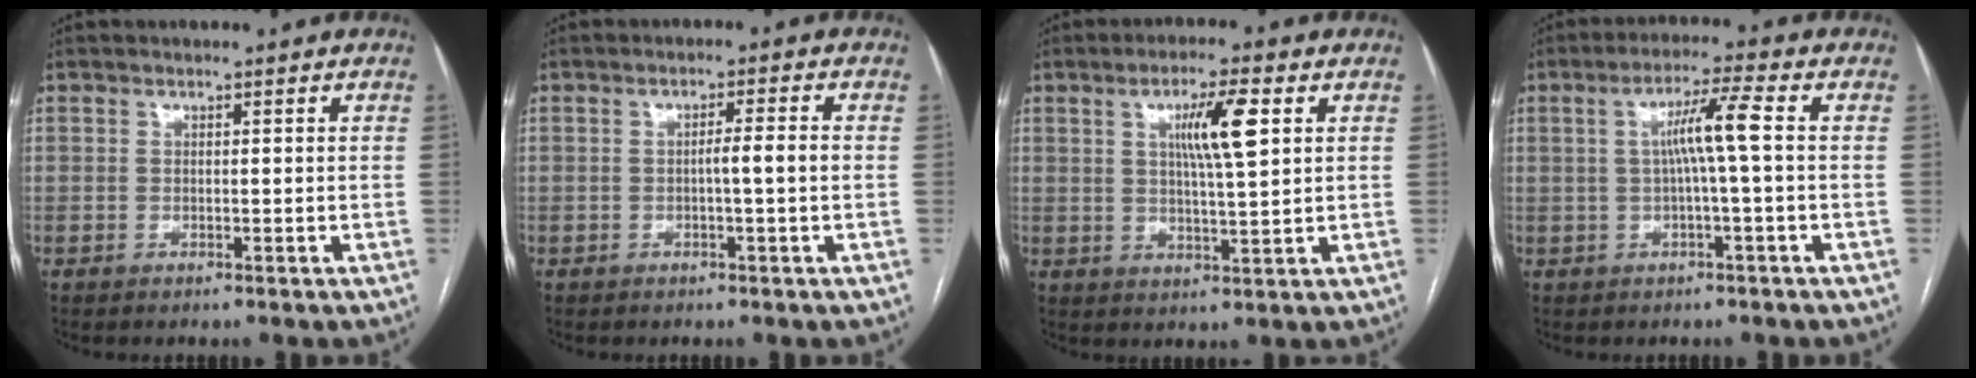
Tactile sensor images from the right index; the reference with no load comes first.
{"total": 3.0, "force": [-0.4, -0.2, 2.9], "torque": [-0.045, 0.005, -0.006]}
{"total": 7.7, "force": [2.4, 0.6, 7.3], "torque": [-0.128, 0.004, 0.042]}
{"total": 6.1, "force": [0.4, -0.6, 6.1], "torque": [-0.107, 0.013, 0.010]}